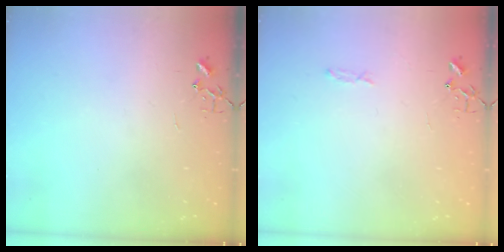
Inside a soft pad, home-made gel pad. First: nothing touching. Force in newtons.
{"total": 3.3, "press": 3.3, "slide": 0.4}